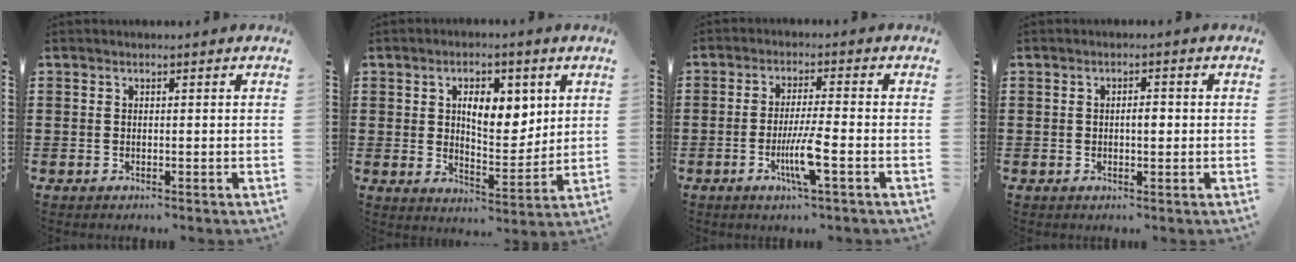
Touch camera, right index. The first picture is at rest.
{"total": 7.2, "force": [2.5, 3.9, 5.5], "torque": [-0.089, 0.000, 0.036]}
{"total": 6.2, "force": [-2.3, 0.2, 5.8], "torque": [-0.115, -0.019, -0.045]}
{"total": 1.9, "force": [-0.1, 0.7, 1.8], "torque": [-0.033, 0.002, -0.004]}